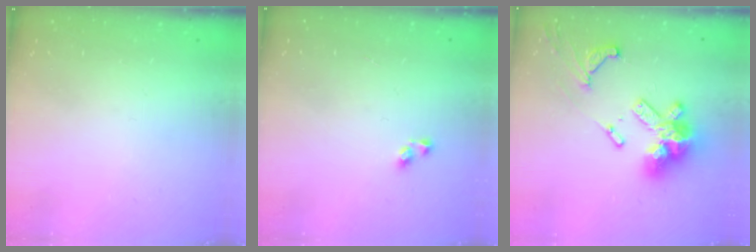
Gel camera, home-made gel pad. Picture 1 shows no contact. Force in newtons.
{"total": 2.9, "press": 2.9, "slide": 0.2}
{"total": 18.7, "press": 18.6, "slide": 1.9}